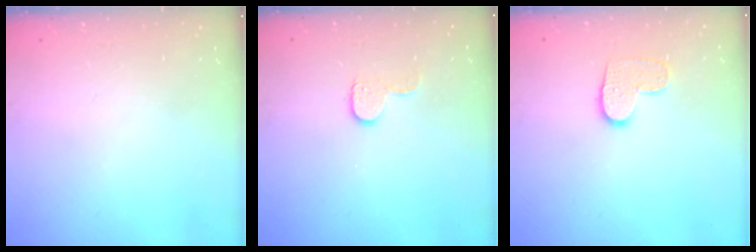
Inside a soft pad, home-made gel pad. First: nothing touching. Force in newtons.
{"total": 7.4, "press": 7.4, "slide": 0.4}
{"total": 8.0, "press": 8.0, "slide": 0.4}